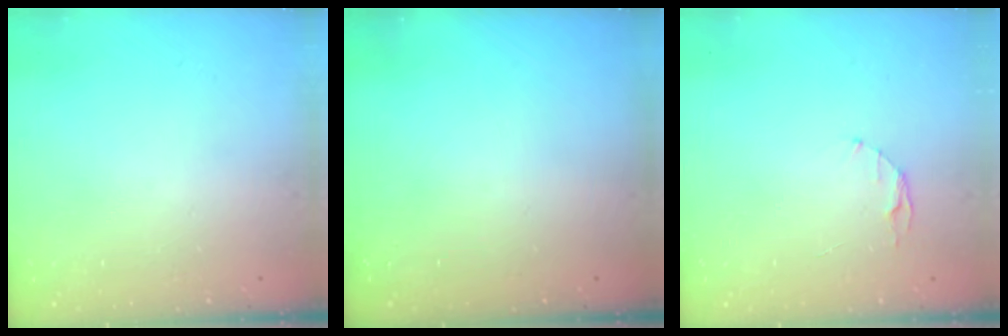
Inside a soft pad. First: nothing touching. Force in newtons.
{"total": 0.0}
{"total": 3.9, "press": 3.9, "slide": 0.5}